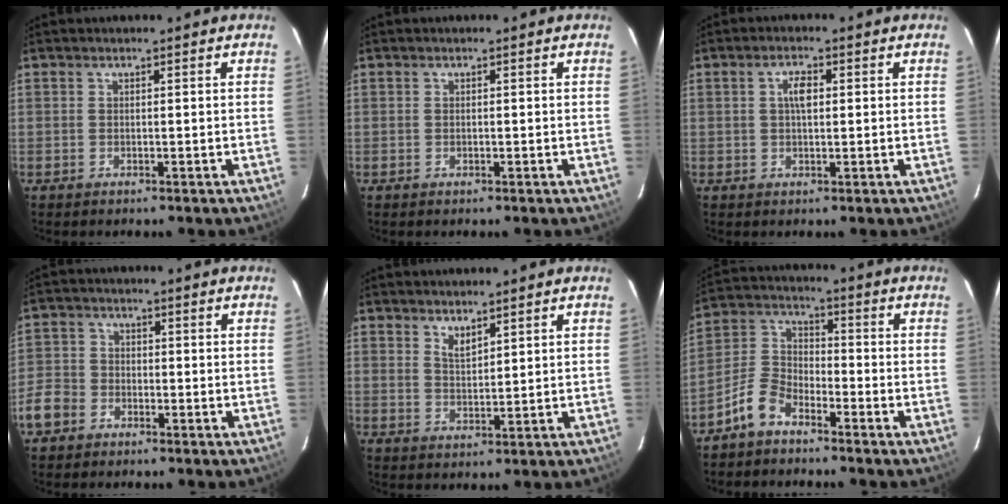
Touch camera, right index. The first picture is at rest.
{"total": 0.0}
{"total": 3.0, "force": [0.6, 1.3, 2.6], "torque": [-0.049, 0.008, 0.010]}
{"total": 6.4, "force": [-3.6, 4.9, 2.0], "torque": [-0.042, 0.020, -0.076]}
{"total": 2.7, "force": [2.2, 0.8, 1.3], "torque": [-0.022, -0.002, 0.039]}
{"total": 7.0, "force": [-5.1, 3.4, 3.4], "torque": [-0.083, 0.022, -0.108]}